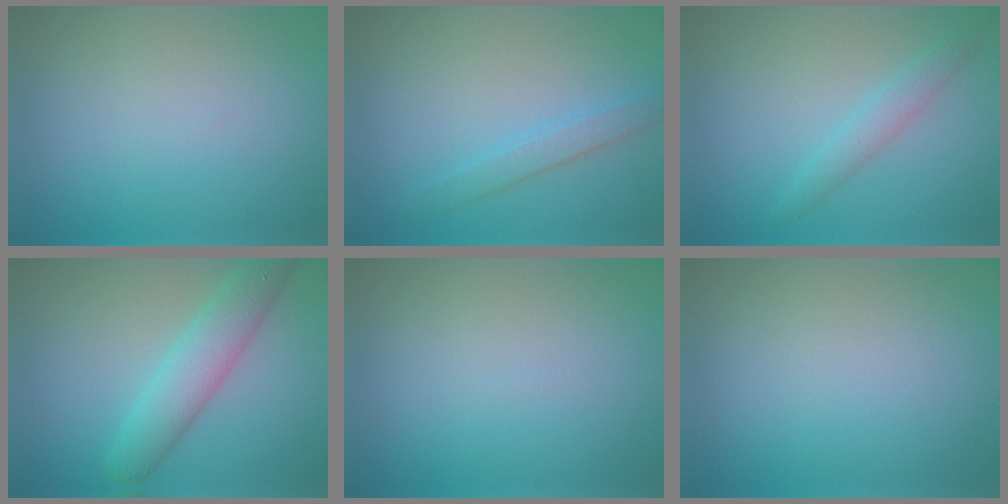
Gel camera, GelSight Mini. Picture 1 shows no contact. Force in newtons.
{"total": 1.8, "press": 1.8, "slide": 0.1}
{"total": 1.9, "press": 1.9, "slide": 0.1}
{"total": 4.7, "press": 4.7, "slide": 0.1}
{"total": 0.0}
{"total": 0.0}